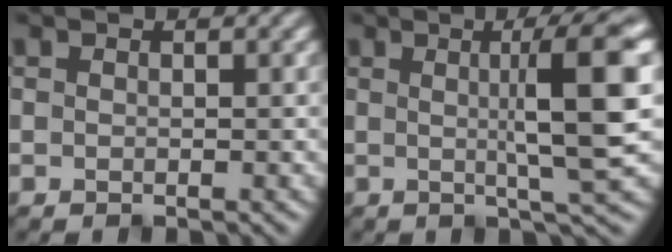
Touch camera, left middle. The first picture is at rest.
{"total": 7.8, "force": [1.1, 1.0, 7.7], "torque": [-0.105, 0.011, 0.017]}